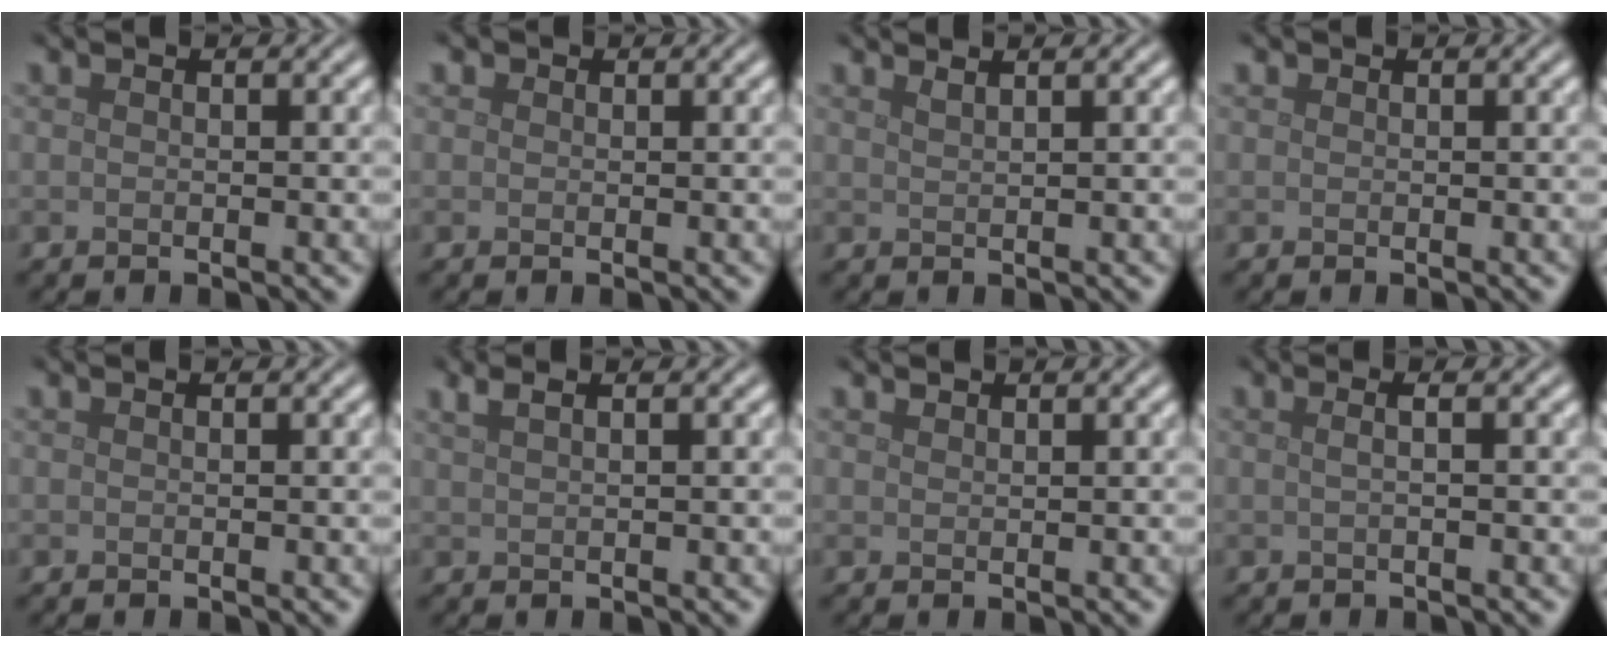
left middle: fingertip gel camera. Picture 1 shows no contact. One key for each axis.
{"total": 0.5, "fx": 0.2, "fy": 0.5, "fz": 0.1, "tx": 0.004, "ty": -0.002, "tz": 0.000}
{"total": 1.1, "fx": 0.9, "fy": 0.3, "fz": 0.6, "tx": 0.000, "ty": 0.002, "tz": 0.010}
{"total": 0.0}
{"total": 0.0}
{"total": 1.6, "fx": 1.1, "fy": 0.5, "fz": 1.1, "tx": -0.017, "ty": 0.002, "tz": 0.016}
{"total": 0.5, "fx": 0.5, "fy": 0.2, "fz": 0.1, "tx": -0.001, "ty": 0.000, "tz": 0.012}
{"total": 1.5, "fx": 0.3, "fy": 0.5, "fz": 1.3, "tx": -0.016, "ty": -0.002, "tz": -0.007}